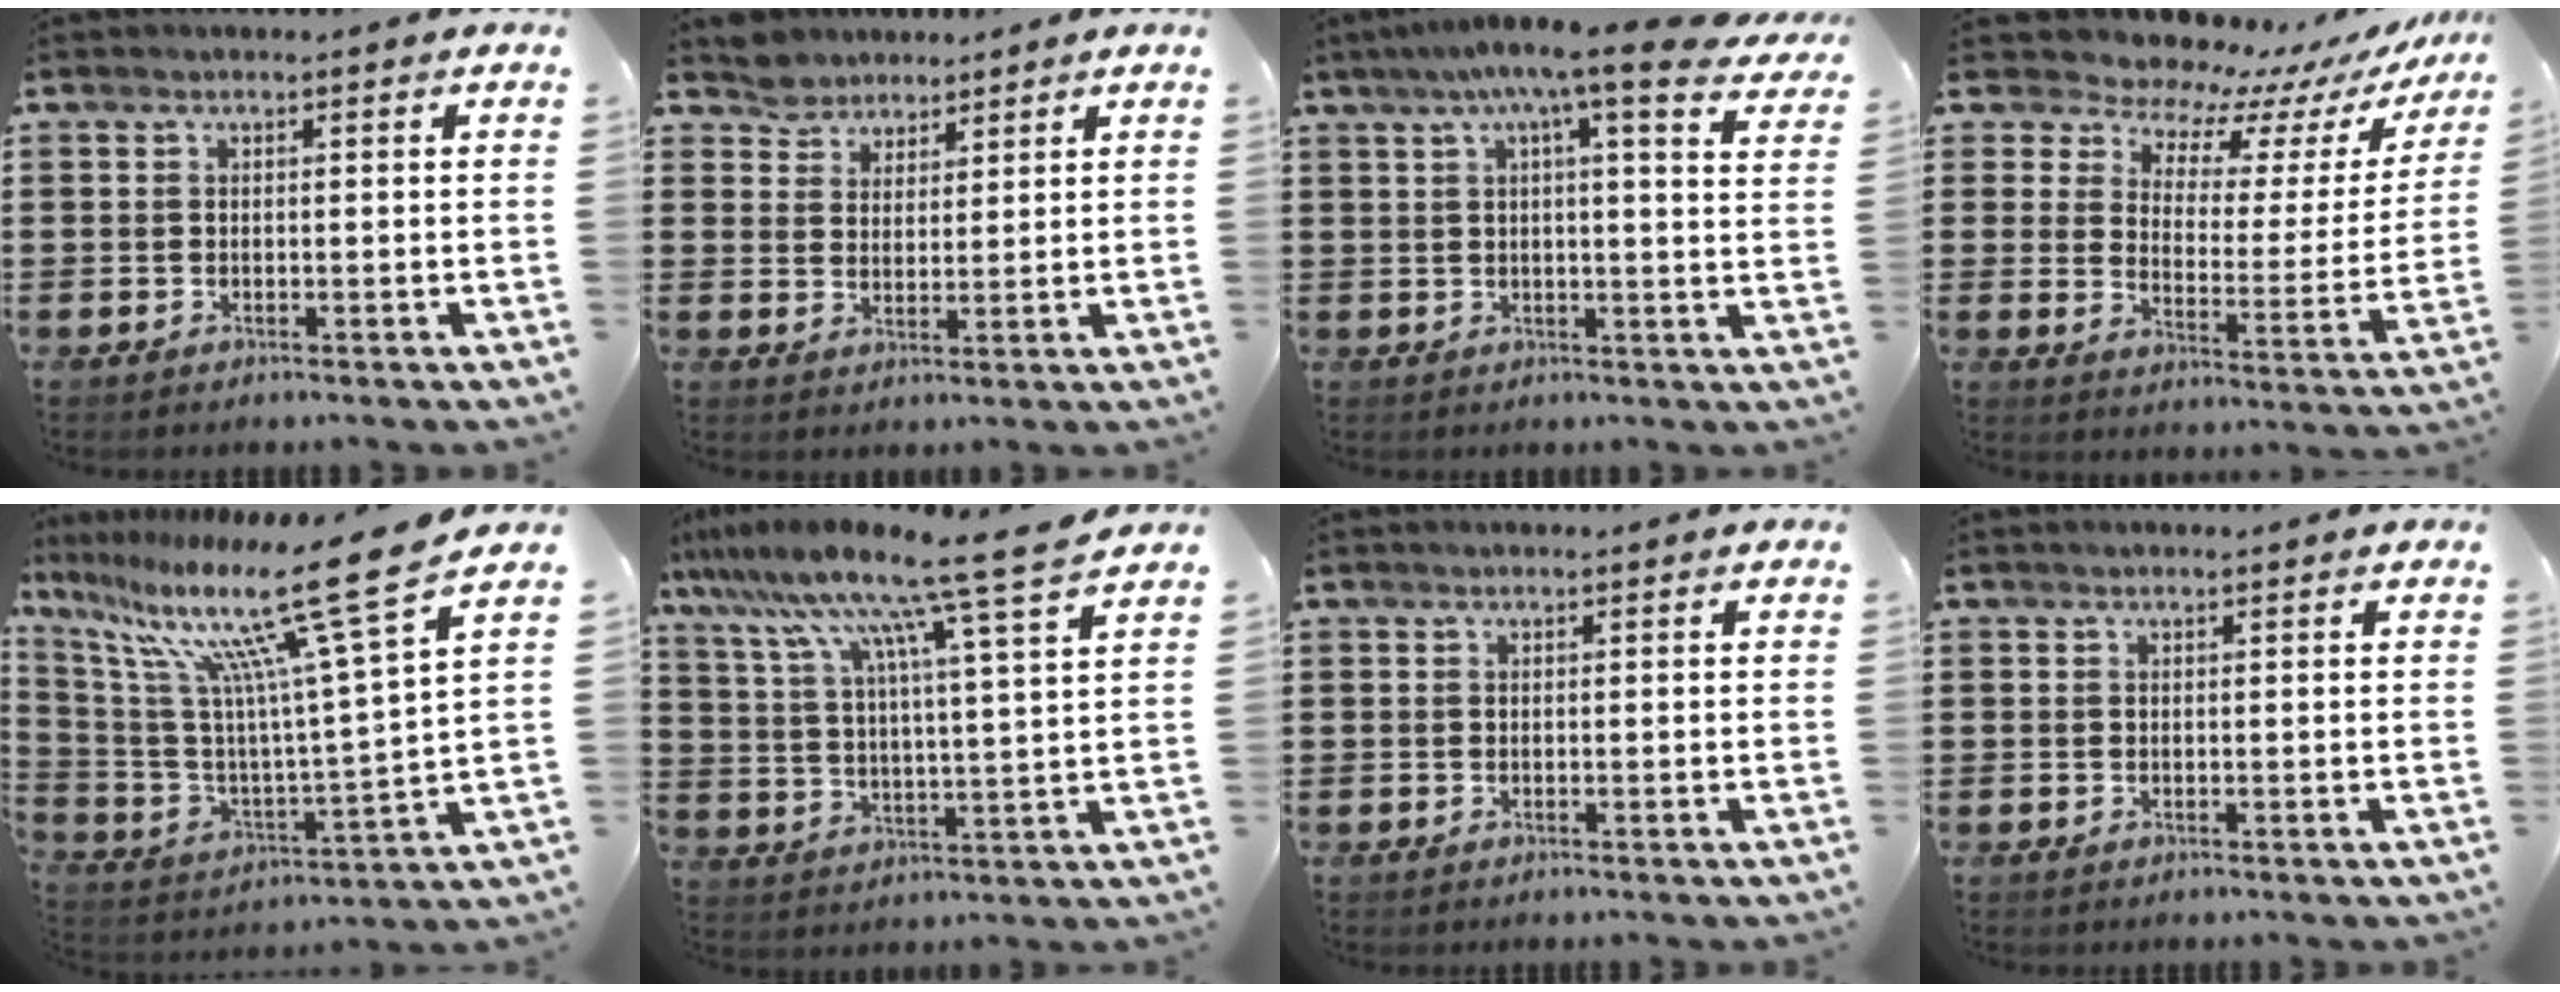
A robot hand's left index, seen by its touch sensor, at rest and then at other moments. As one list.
[{"total": 4.0, "force": [3.5, 1.8, -0.7], "torque": [-0.007, -0.004, 0.066]}, {"total": 8.3, "force": [6.2, 0.0, 5.5], "torque": [-0.112, -0.024, 0.100]}, {"total": 8.1, "force": [7.7, 2.4, 0.4], "torque": [-0.042, -0.068, 0.132]}, {"total": 18.1, "force": [12.0, 1.4, 13.5], "torque": [-0.259, -0.078, 0.182]}, {"total": 11.8, "force": [9.8, -0.9, 6.6], "torque": [-0.168, -0.061, 0.157]}, {"total": 0.0}, {"total": 0.0}]